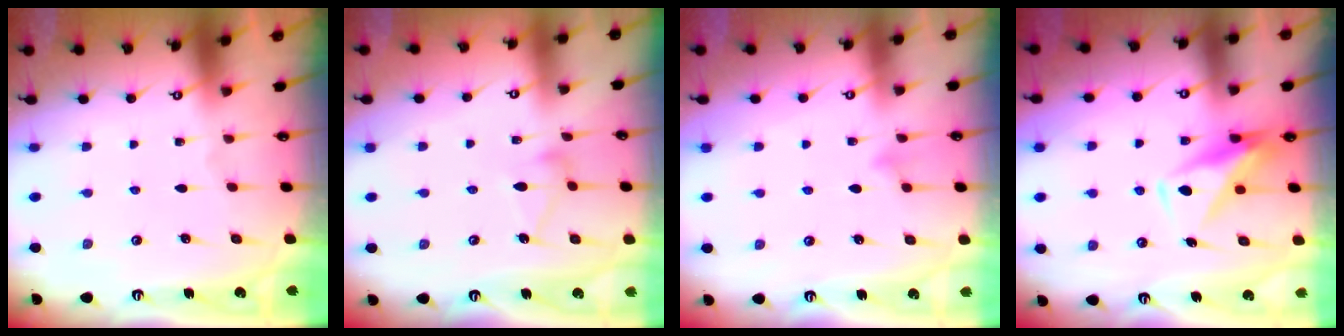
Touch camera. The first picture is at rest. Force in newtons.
{"total": 7.6, "press": 7.6, "slide": 0.3}
{"total": 5.9, "press": 5.9, "slide": 0.6}
{"total": 8.8, "press": 8.7, "slide": 0.9}